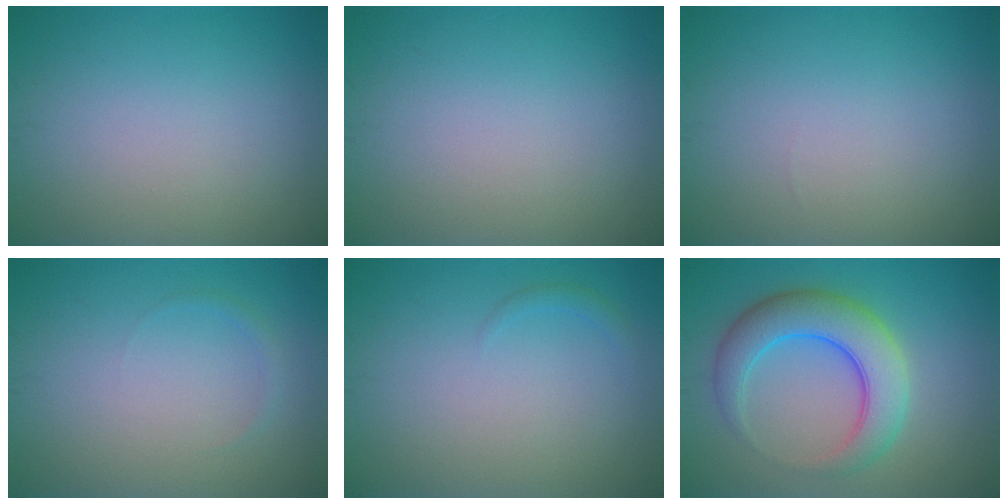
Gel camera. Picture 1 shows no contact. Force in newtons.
{"total": 0.0}
{"total": 0.0}
{"total": 0.7, "press": 0.7, "slide": 0.1}
{"total": 0.7, "press": 0.7, "slide": 0.1}
{"total": 6.5, "press": 6.5, "slide": 0.2}